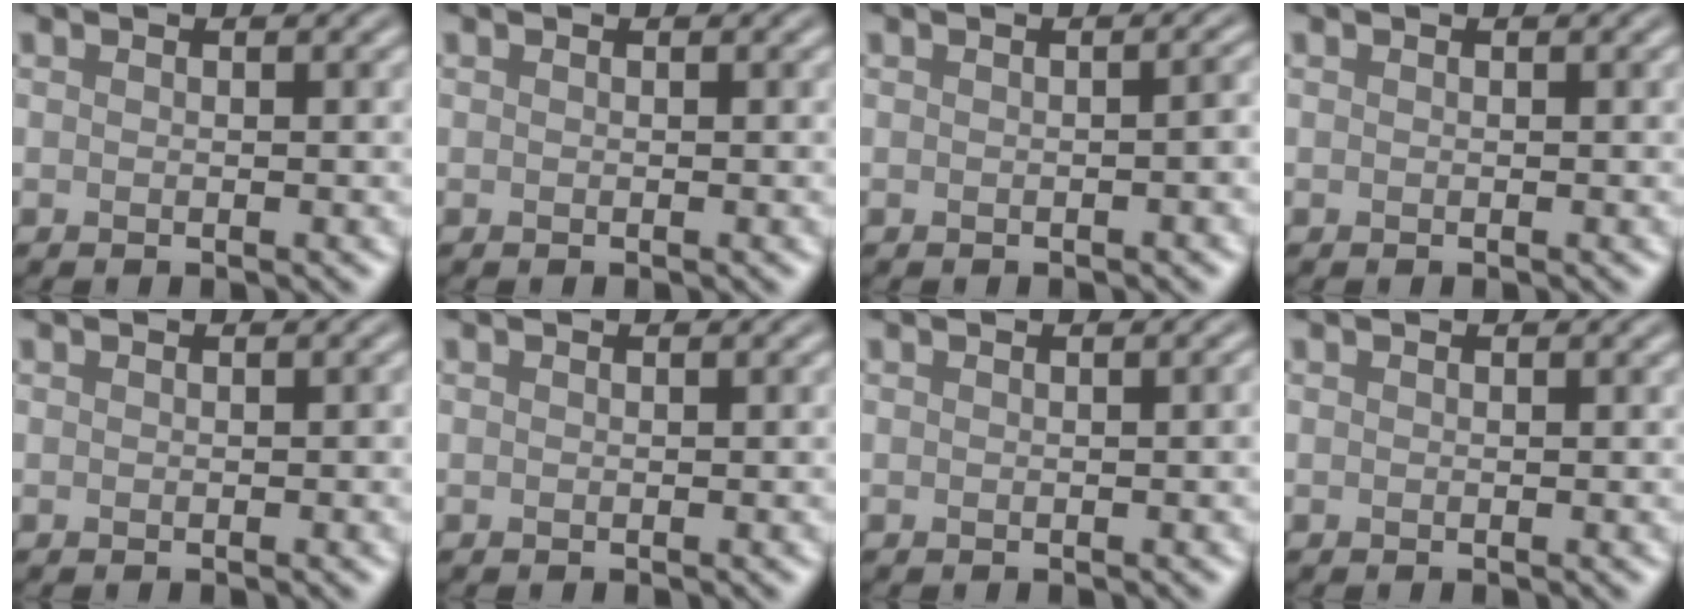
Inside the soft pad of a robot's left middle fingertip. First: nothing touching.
{"total": 0.0}
{"total": 1.4, "force": [-0.4, 0.5, 1.3], "torque": [-0.015, 0.004, -0.003]}
{"total": 0.0}
{"total": 0.0}
{"total": 0.0}
{"total": 0.8, "force": [-0.1, 0.2, 0.8], "torque": [-0.006, 0.004, 0.000]}
{"total": 0.0}